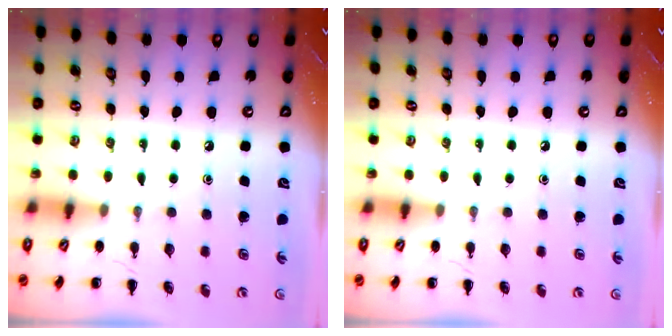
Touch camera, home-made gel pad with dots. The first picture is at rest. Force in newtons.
{"total": 0.0}